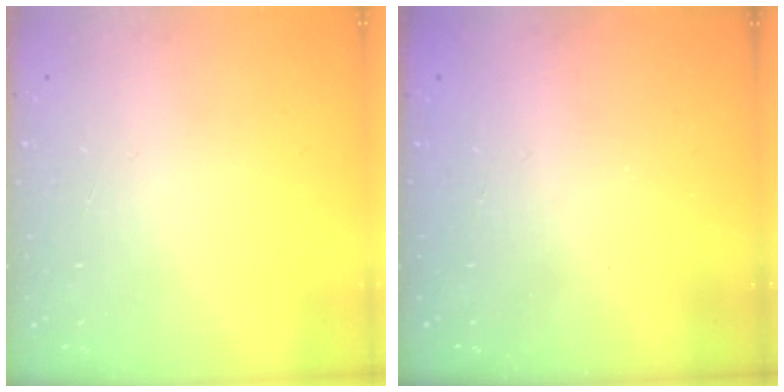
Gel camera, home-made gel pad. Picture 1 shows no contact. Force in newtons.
{"total": 2.2, "press": 2.1, "slide": 0.7}